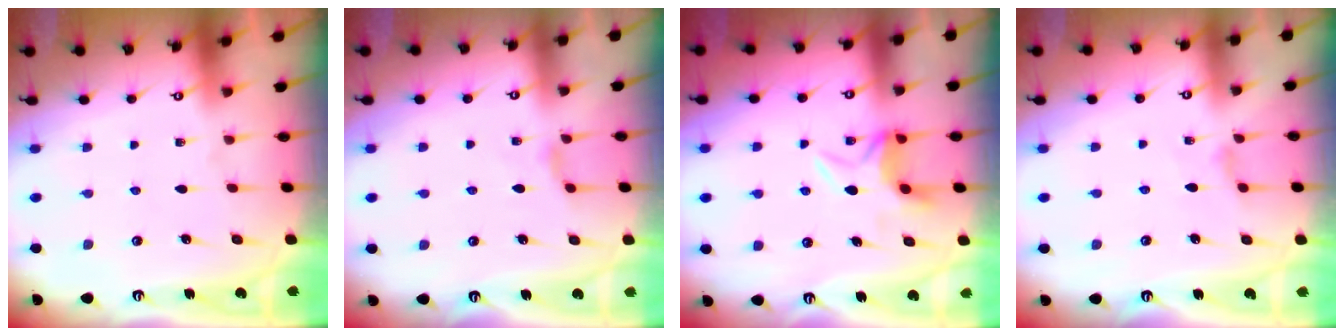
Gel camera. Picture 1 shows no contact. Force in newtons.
{"total": 3.9, "press": 3.8, "slide": 0.6}
{"total": 7.8, "press": 7.7, "slide": 1.4}
{"total": 2.1, "press": 2.1, "slide": 0.4}